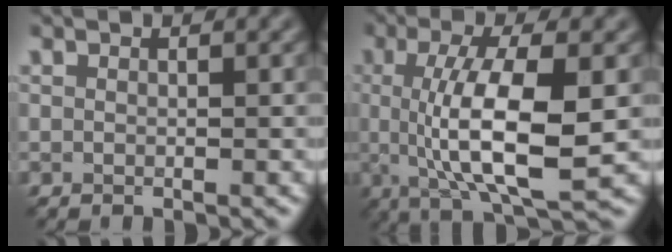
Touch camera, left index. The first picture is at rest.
{"total": 9.4, "force": [-0.2, 2.8, 8.9], "torque": [-0.153, -0.006, 0.002]}